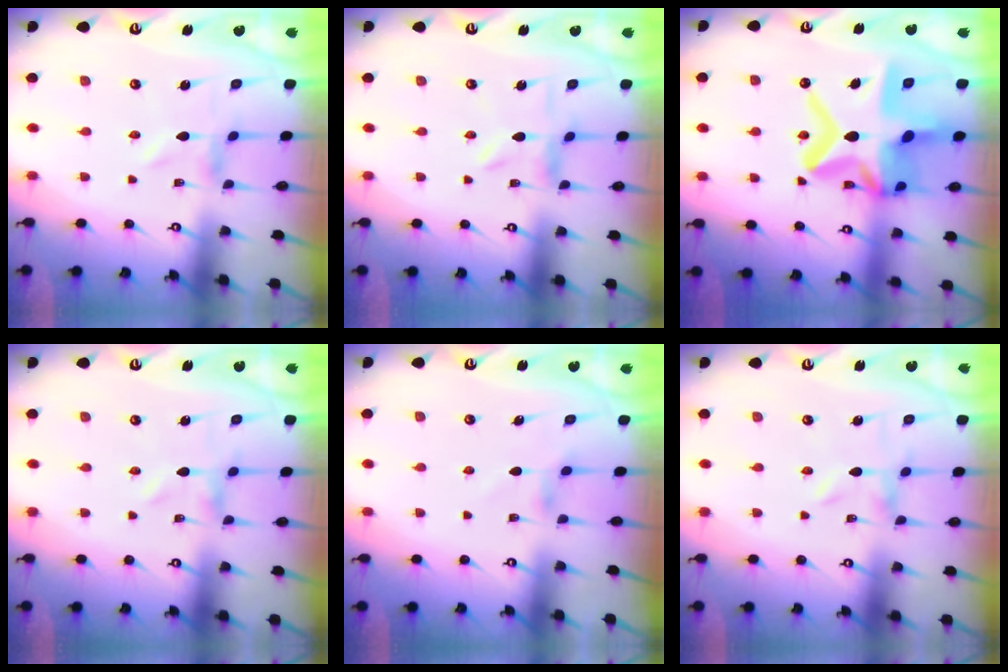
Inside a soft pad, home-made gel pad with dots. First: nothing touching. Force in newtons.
{"total": 3.0, "press": 2.9, "slide": 0.3}
{"total": 23.5, "press": 23.3, "slide": 2.5}
{"total": 0.6, "press": 0.5, "slide": 0.1}
{"total": 2.7, "press": 2.7, "slide": 0.4}
{"total": 0.0}